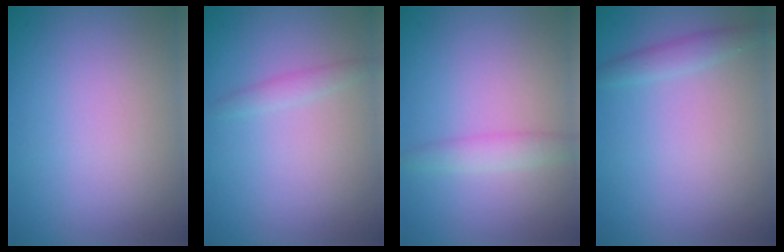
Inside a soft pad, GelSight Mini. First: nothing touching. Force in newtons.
{"total": 1.2, "press": 1.2, "slide": 0.1}
{"total": 1.7, "press": 1.7, "slide": 0.1}
{"total": 1.4, "press": 1.4, "slide": 0.0}